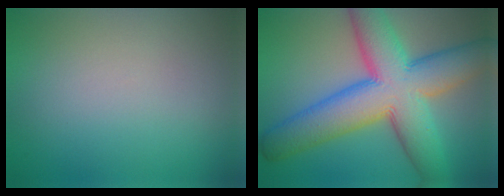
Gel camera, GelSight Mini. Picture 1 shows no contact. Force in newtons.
{"total": 12.8, "press": 12.8, "slide": 0.5}